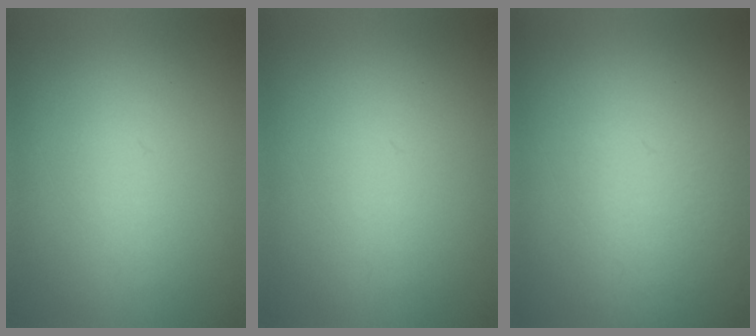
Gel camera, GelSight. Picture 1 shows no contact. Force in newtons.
{"total": 0.0}
{"total": 4.6}